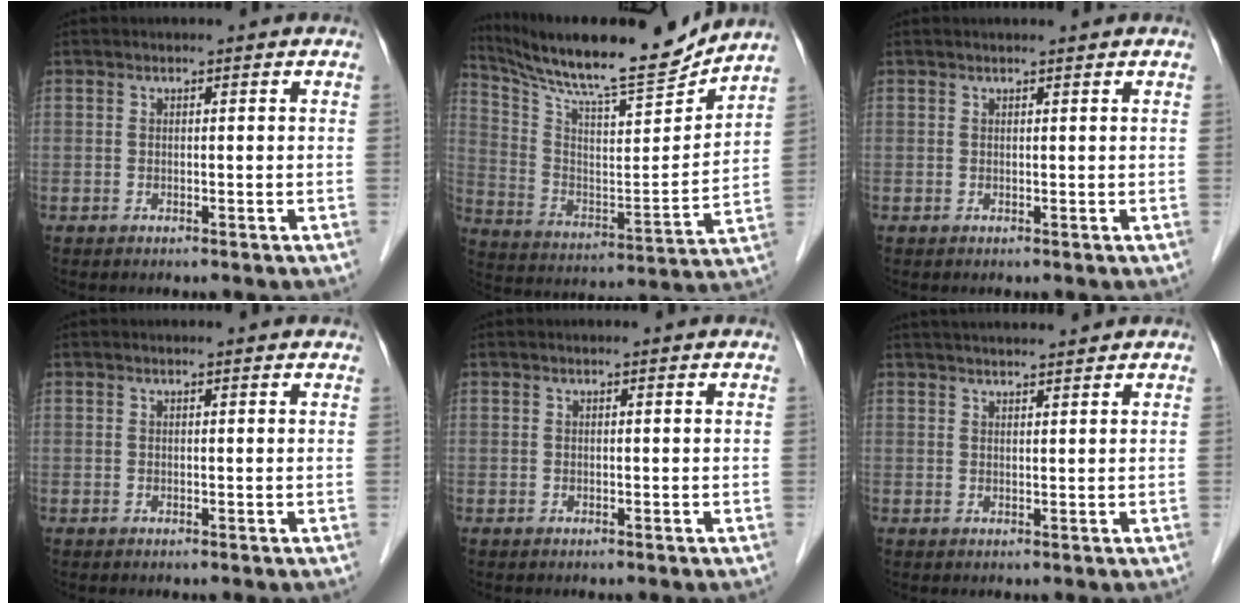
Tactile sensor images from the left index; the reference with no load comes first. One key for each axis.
{"total": 19.2, "fx": 17.7, "fy": 0.5, "fz": 7.3, "tx": -0.145, "ty": -0.035, "tz": 0.290}
{"total": 1.0, "fx": 1.0, "fy": -0.1, "fz": 0.3, "tx": -0.007, "ty": 0.007, "tz": 0.017}
{"total": 2.2, "fx": 2.2, "fy": 0.3, "fz": 0.6, "tx": -0.015, "ty": 0.011, "tz": 0.019}
{"total": 0.7, "fx": 0.7, "fy": 0.0, "fz": 0.2, "tx": -0.009, "ty": 0.004, "tz": 0.009}
{"total": 8.5, "fx": 7.9, "fy": 0.5, "fz": 3.1, "tx": -0.047, "ty": 0.030, "tz": 0.112}